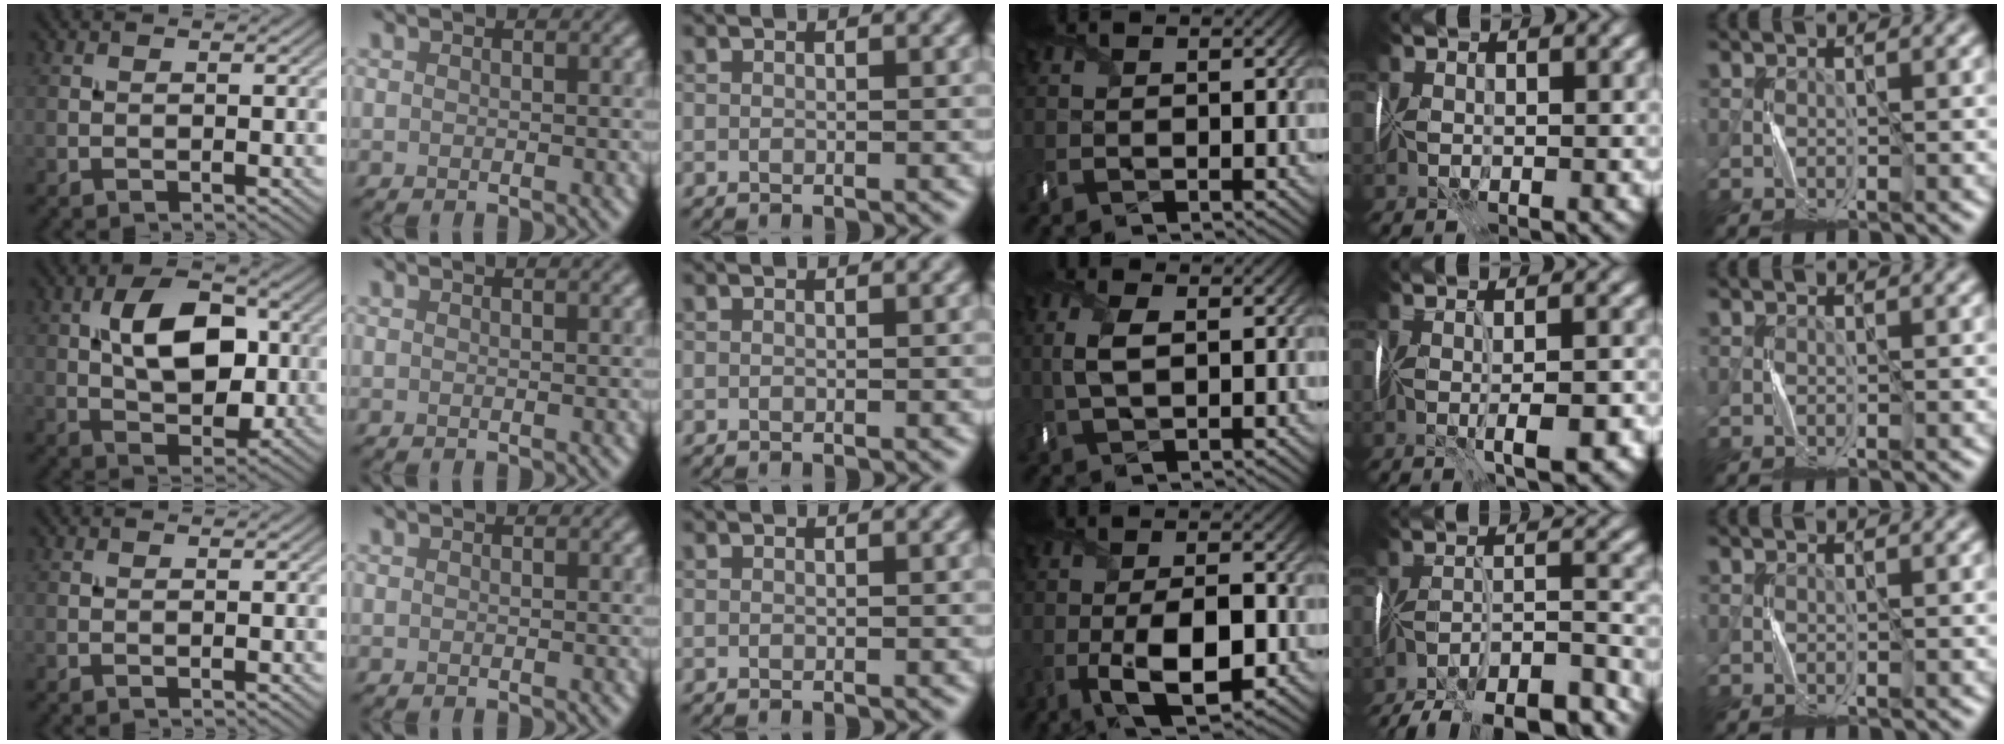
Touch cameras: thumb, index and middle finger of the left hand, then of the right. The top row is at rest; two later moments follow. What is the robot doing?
{"motion": "fold", "object": "handkerchief"}